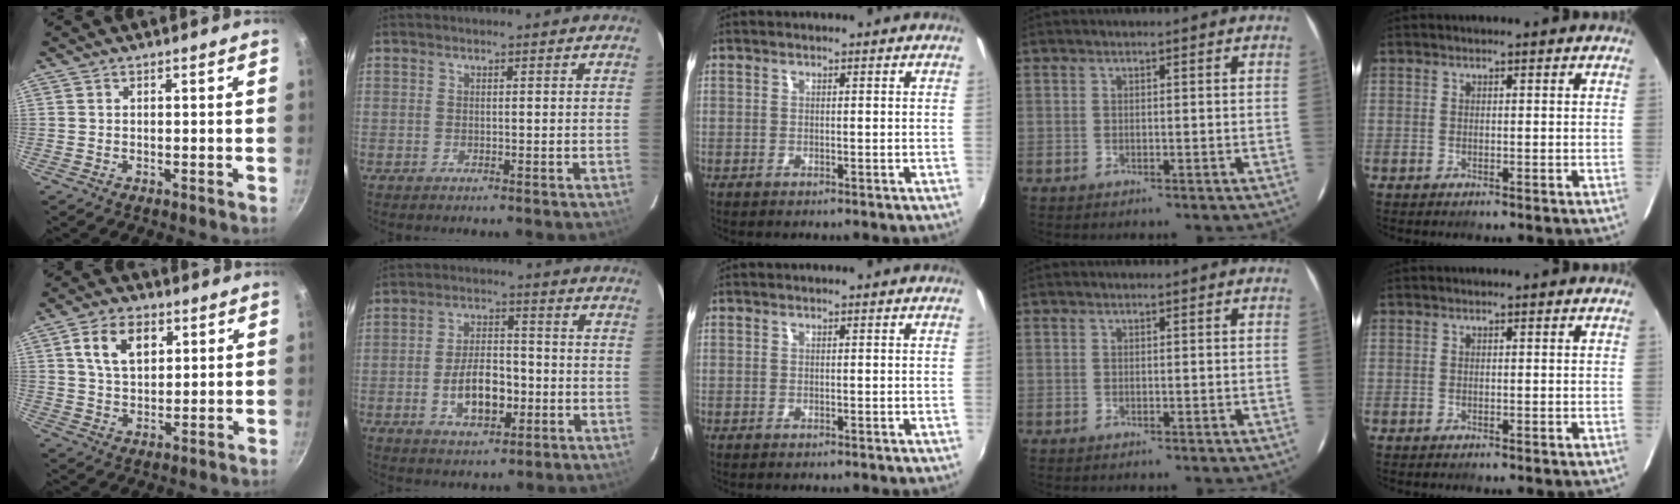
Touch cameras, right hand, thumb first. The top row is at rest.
{"thumb": {"total": 9.1, "force": [3.3, 5.8, 6.2], "torque": [-0.092, -0.007, 0.056]}, "index": {"total": 9.5, "force": [-2.8, 5.1, 7.5], "torque": [-0.146, 0.011, -0.038]}}